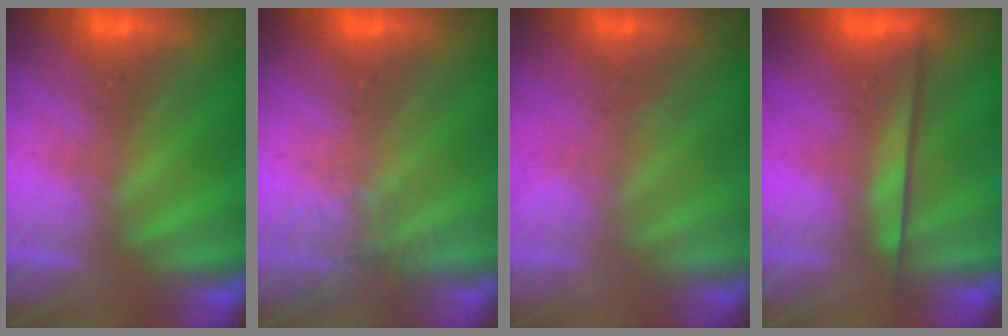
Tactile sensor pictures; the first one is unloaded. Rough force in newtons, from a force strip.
{"total": 2.8}
{"total": 1.1}
{"total": 2.4}